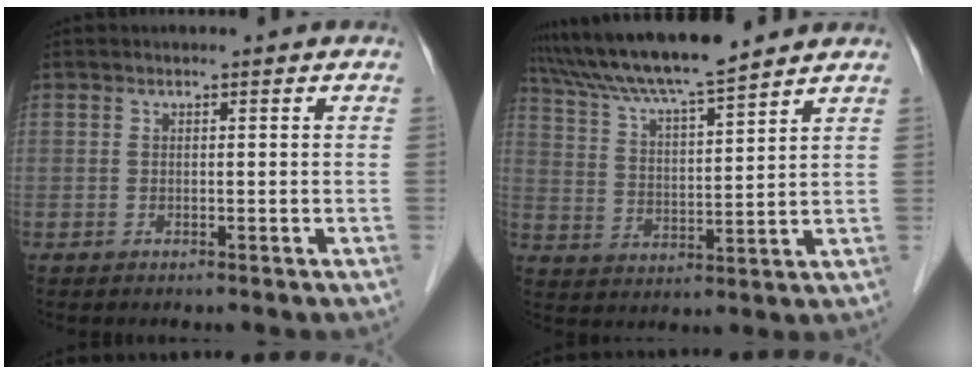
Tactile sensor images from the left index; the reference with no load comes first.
{"total": 12.8, "force": [11.5, -0.2, 5.7], "torque": [-0.111, 0.016, 0.200]}